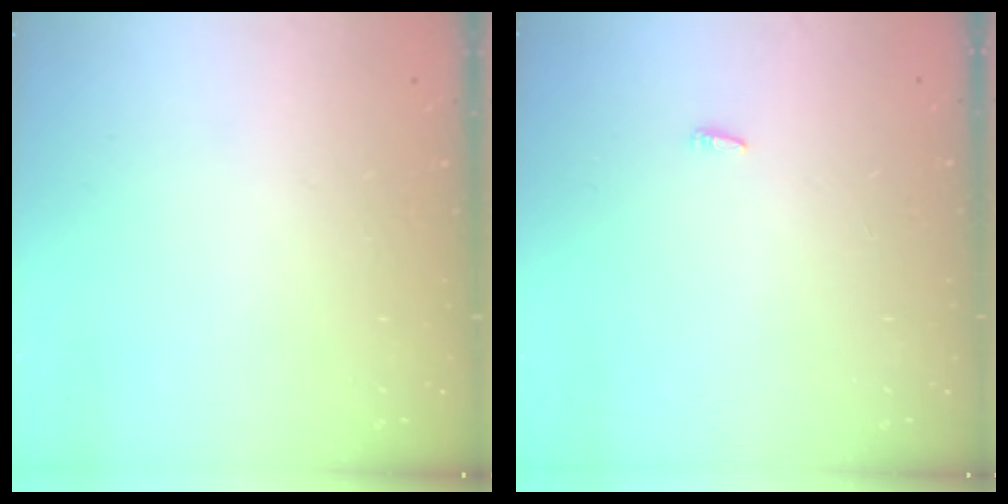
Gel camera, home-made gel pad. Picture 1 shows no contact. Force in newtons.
{"total": 2.1, "press": 1.9, "slide": 0.7}